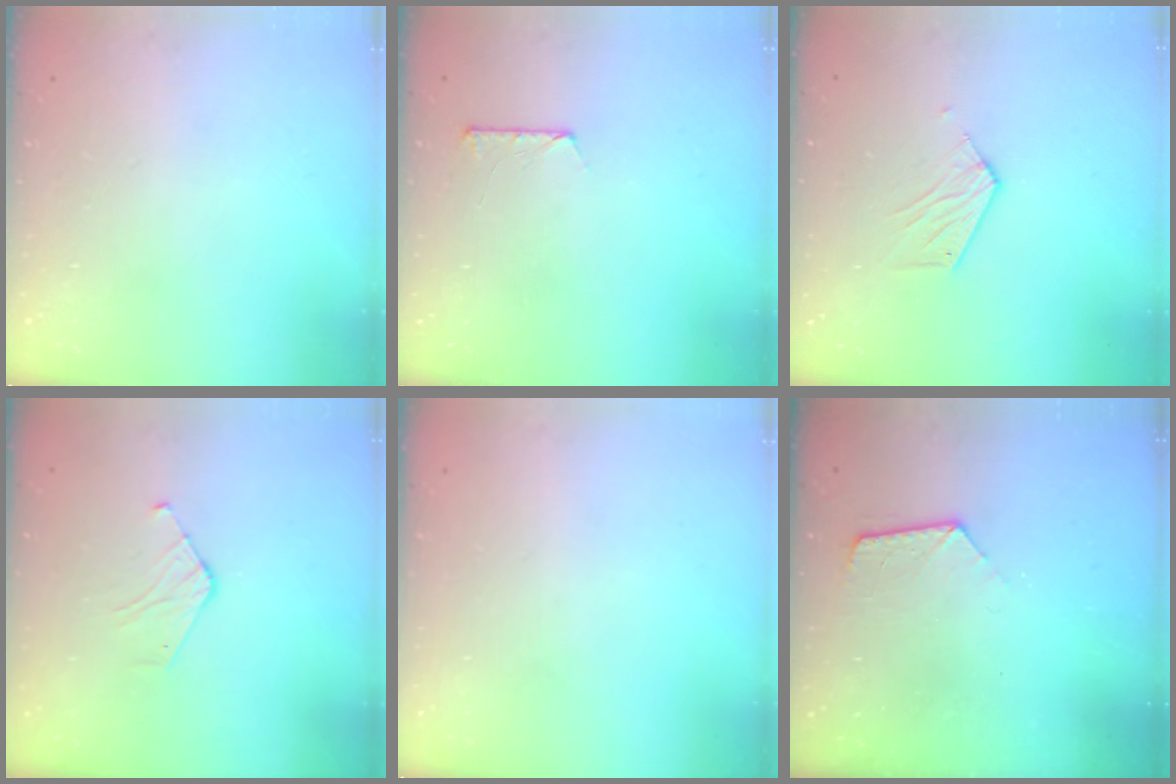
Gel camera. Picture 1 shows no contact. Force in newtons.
{"total": 6.9, "press": 6.9, "slide": 0.7}
{"total": 5.3, "press": 5.3, "slide": 0.4}
{"total": 4.1, "press": 4.0, "slide": 0.4}
{"total": 0.0}
{"total": 9.1, "press": 9.1, "slide": 0.8}